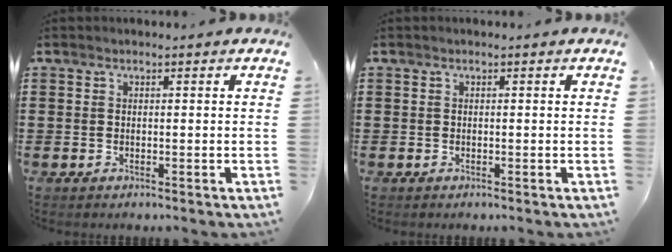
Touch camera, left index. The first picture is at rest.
{"total": 0.0}